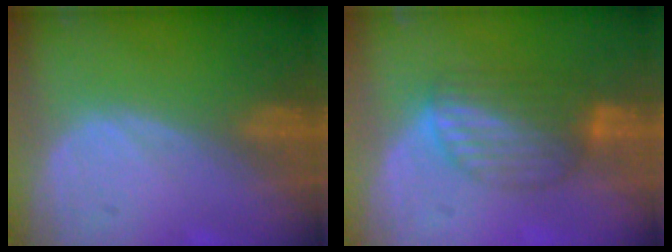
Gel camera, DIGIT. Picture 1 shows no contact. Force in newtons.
{"total": 6.4, "press": 6.3, "slide": 1.2}